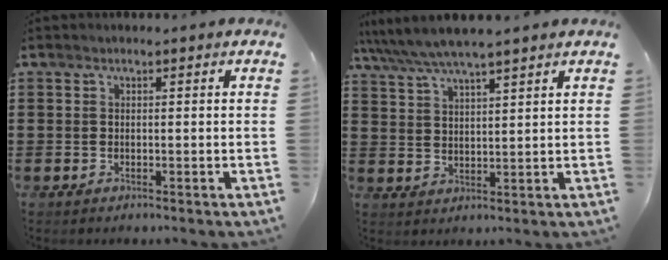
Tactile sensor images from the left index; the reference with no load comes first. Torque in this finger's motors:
{"motor_torque": [2.14, 0.00, 0.40, 0.21]}